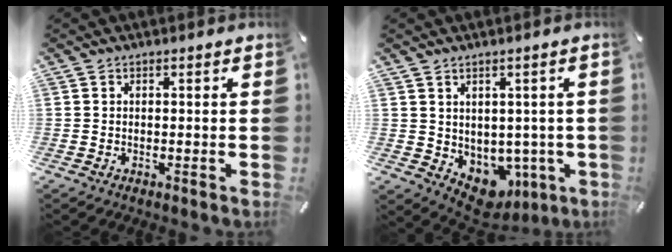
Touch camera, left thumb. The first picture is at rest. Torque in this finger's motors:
{"motor_torque": [0.50, 0.56, 0.24, -0.28, 0.03]}